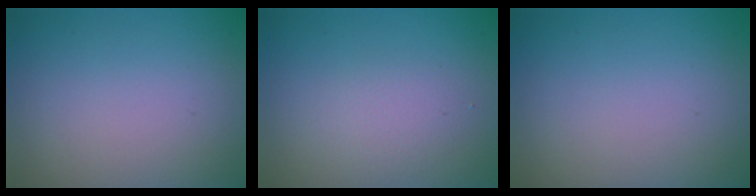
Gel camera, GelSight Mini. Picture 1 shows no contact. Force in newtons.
{"total": 1.7, "press": 1.7, "slide": 0.1}
{"total": 0.0}